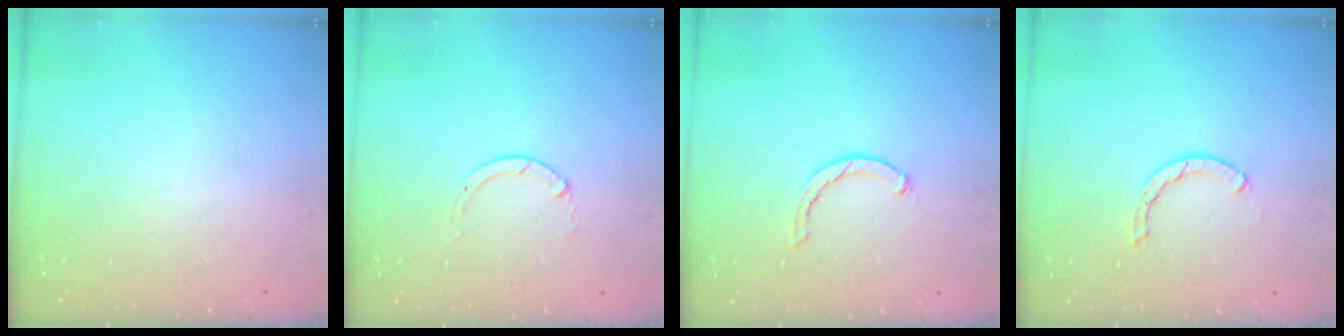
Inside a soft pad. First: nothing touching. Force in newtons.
{"total": 0.0}
{"total": 2.3, "press": 2.2, "slide": 0.5}
{"total": 2.5, "press": 2.5, "slide": 0.1}